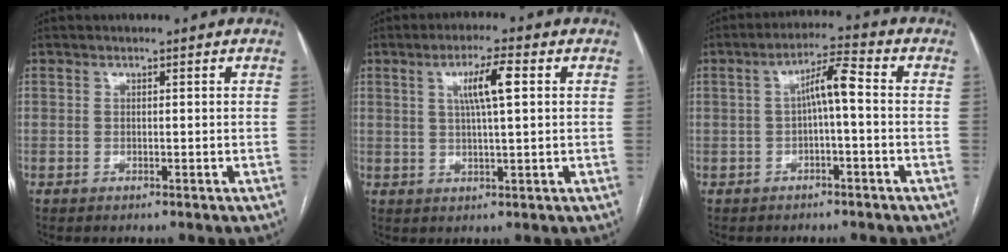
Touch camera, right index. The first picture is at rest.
{"total": 6.1, "force": [1.8, 0.5, 5.8], "torque": [-0.104, 0.005, 0.032]}
{"total": 5.3, "force": [-0.1, 0.8, 5.3], "torque": [-0.087, 0.023, -0.002]}